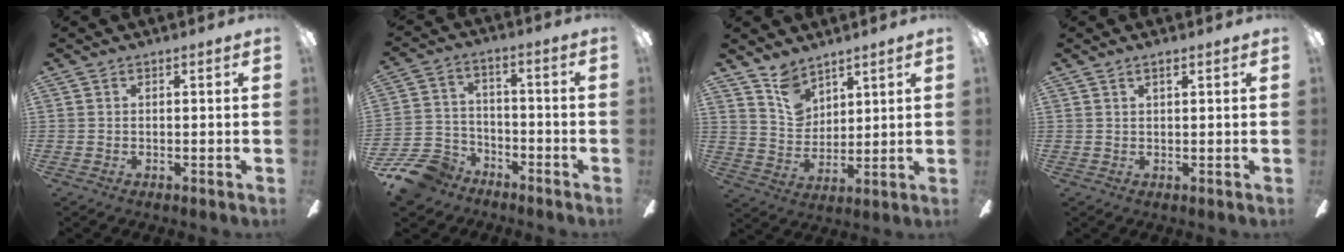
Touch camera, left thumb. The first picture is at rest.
{"total": 10.9, "force": [-8.0, 6.4, 3.6], "torque": [-0.088, 0.049, -0.151]}
{"total": 8.9, "force": [6.8, 5.3, 2.3], "torque": [-0.050, -0.033, 0.131]}
{"total": 1.1, "force": [0.8, 0.3, 0.7], "torque": [-0.017, 0.002, 0.013]}